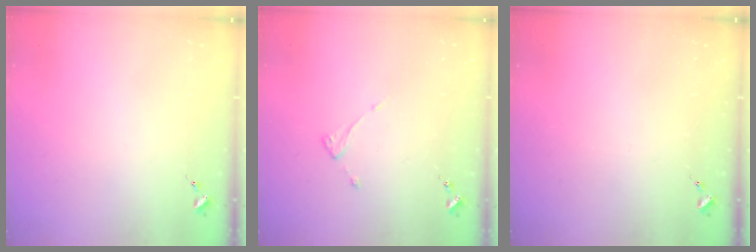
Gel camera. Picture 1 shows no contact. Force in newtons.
{"total": 3.6, "press": 3.6, "slide": 0.2}
{"total": 0.0}